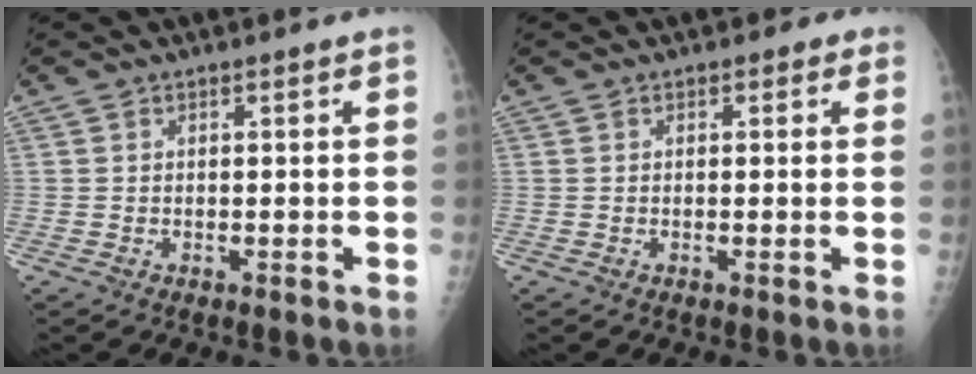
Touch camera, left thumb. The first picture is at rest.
{"total": 1.3, "force": [0.6, 0.9, 0.7], "torque": [0.005, 0.001, 0.000]}